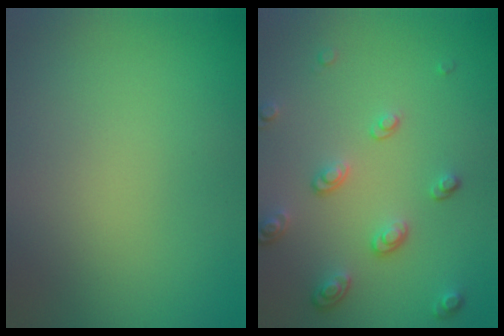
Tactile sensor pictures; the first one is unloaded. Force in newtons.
{"total": 3.3, "press": 2.5, "slide": 2.1}